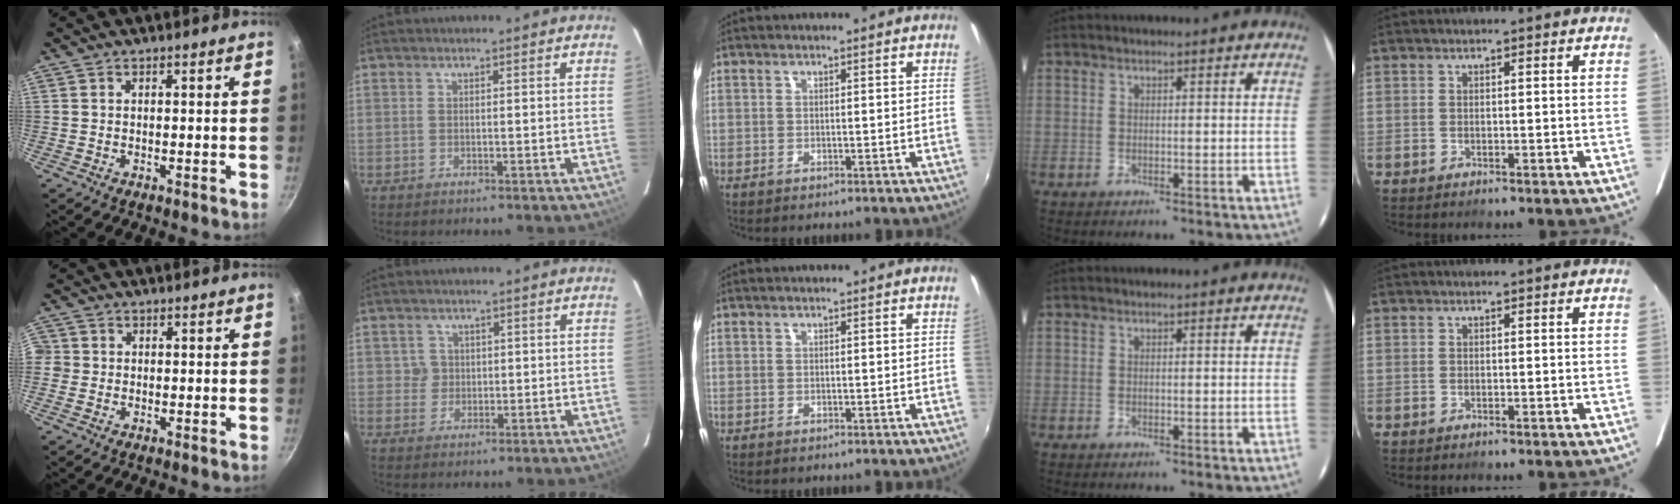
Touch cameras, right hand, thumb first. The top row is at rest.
{"thumb": {"total": 2.5, "force": [-0.5, 2.4, 0.5], "torque": [0.001, 0.006, -0.016]}, "index": {"total": 2.4, "force": [0.4, 2.4, -0.1], "torque": [0.011, 0.012, 0.007]}}